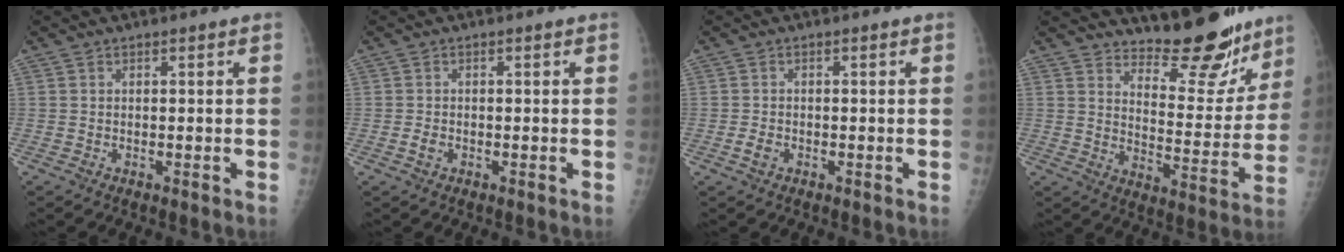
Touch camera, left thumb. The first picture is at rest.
{"total": 1.4, "force": [-0.5, 1.0, 0.9], "torque": [-0.016, 0.001, -0.009]}
{"total": 1.8, "force": [-0.7, 1.3, 1.1], "torque": [-0.018, 0.002, -0.012]}
{"total": 15.6, "force": [13.6, 4.9, 5.9], "torque": [-0.035, -0.117, 0.190]}